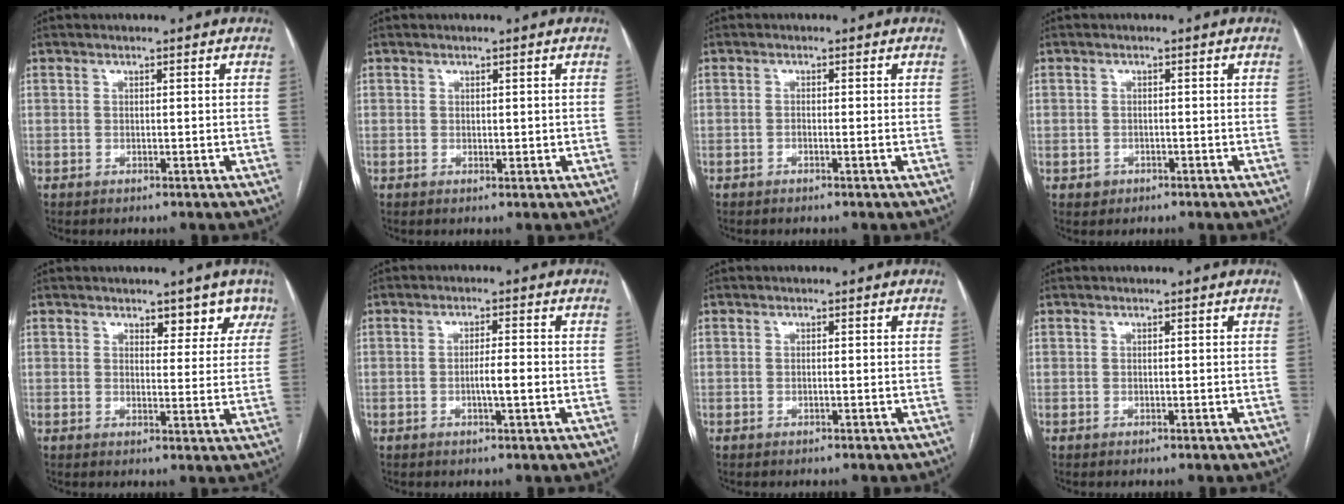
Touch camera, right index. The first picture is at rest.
{"total": 0.9, "force": [0.5, 0.7, 0.4], "torque": [0.004, -0.001, 0.009]}
{"total": 0.5, "force": [-0.1, 0.0, 0.5], "torque": [-0.004, 0.002, -0.001]}
{"total": 1.7, "force": [-0.7, 1.5, 0.1], "torque": [0.002, 0.007, -0.010]}
{"total": 4.7, "force": [3.6, 2.3, 1.9], "torque": [-0.001, -0.005, 0.037]}
{"total": 3.1, "force": [-0.5, 0.2, 3.0], "torque": [-0.047, 0.001, -0.007]}
{"total": 0.0}
{"total": 0.0}